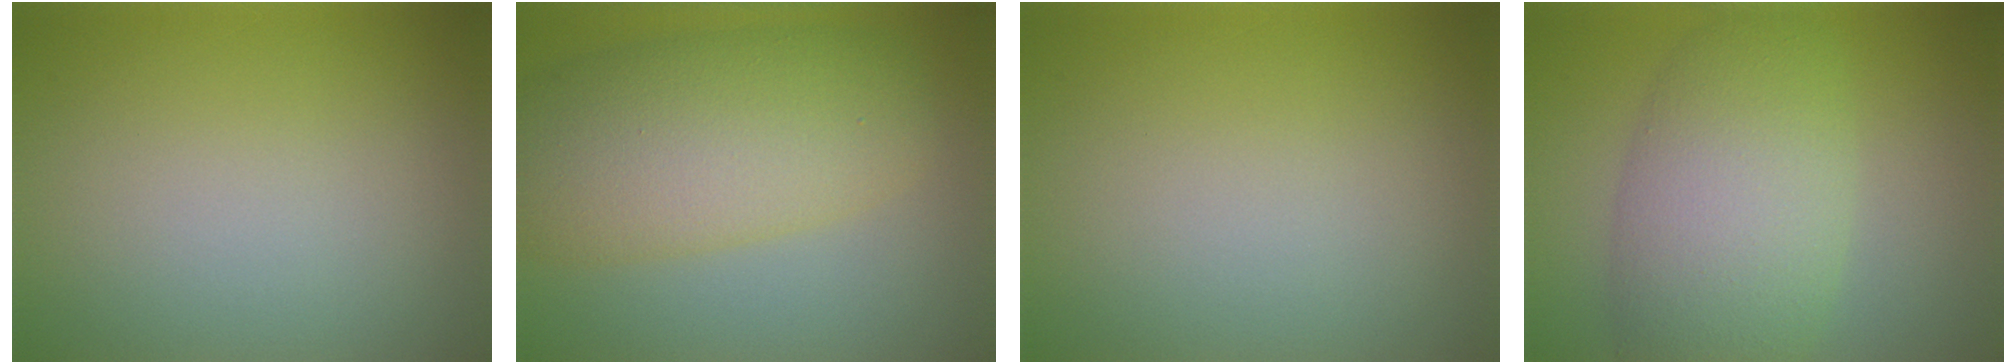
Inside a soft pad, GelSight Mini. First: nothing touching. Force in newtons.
{"total": 8.4, "press": 8.4, "slide": 0.1}
{"total": 0.0}
{"total": 7.7, "press": 7.7, "slide": 0.3}